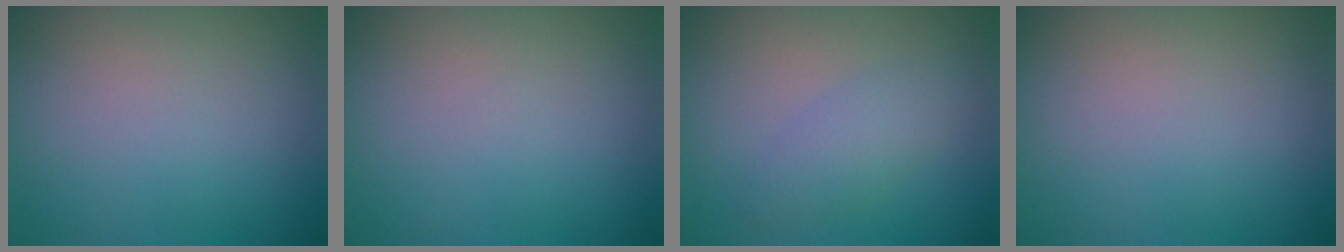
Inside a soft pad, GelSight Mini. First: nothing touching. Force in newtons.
{"total": 0.0}
{"total": 2.2, "press": 2.2, "slide": 0.1}
{"total": 0.0}